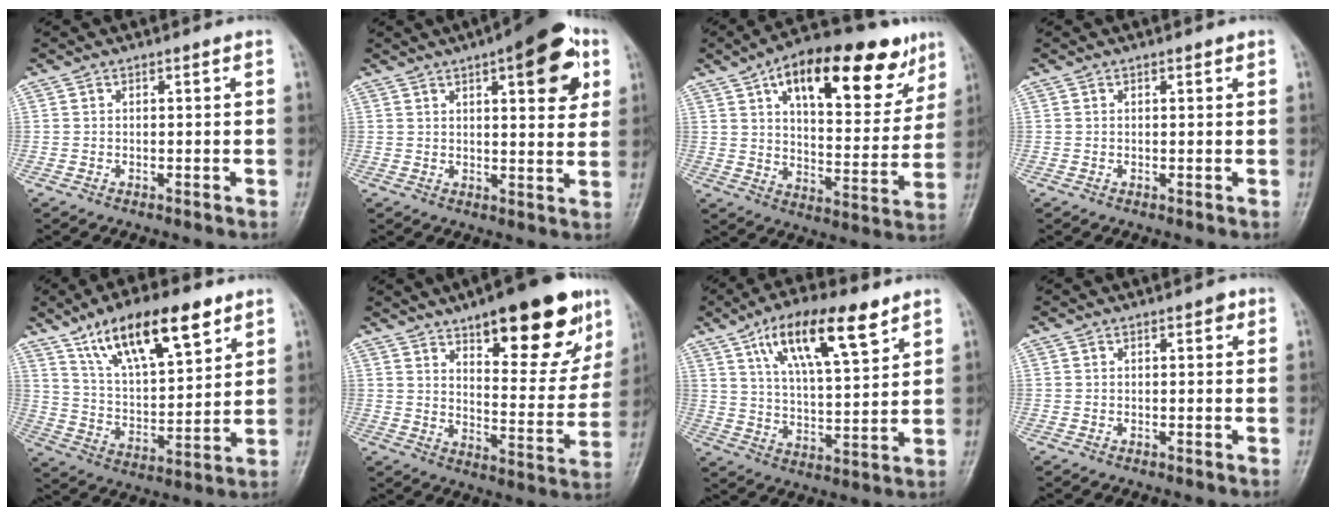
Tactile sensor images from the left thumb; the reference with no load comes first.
{"total": 14.4, "force": [6.3, 5.1, 11.9], "torque": [-0.122, -0.010, 0.076]}
{"total": 24.1, "force": [12.9, 10.5, 17.5], "torque": [-0.217, -0.019, 0.195]}
{"total": 1.0, "force": [0.6, 0.4, 0.7], "torque": [-0.008, 0.000, 0.007]}
{"total": 18.6, "force": [11.0, 6.9, 13.2], "torque": [-0.188, -0.040, 0.198]}
{"total": 22.1, "force": [13.1, 8.0, 15.9], "torque": [-0.170, -0.052, 0.191]}
{"total": 16.5, "force": [9.1, 5.5, 12.6], "torque": [-0.191, -0.030, 0.160]}
{"total": 1.4, "force": [0.6, 0.7, 1.0], "torque": [-0.006, 0.001, 0.006]}